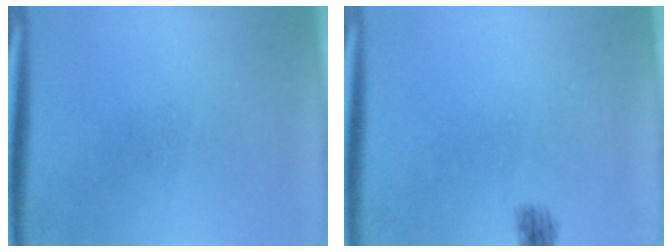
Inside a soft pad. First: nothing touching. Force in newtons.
{"total": 1.4}